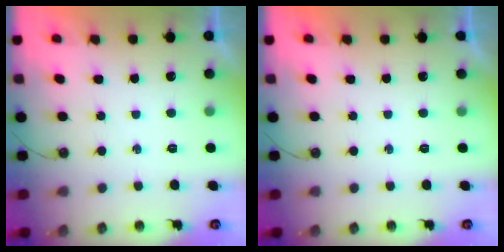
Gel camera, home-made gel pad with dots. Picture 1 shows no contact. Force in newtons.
{"total": 0.0}